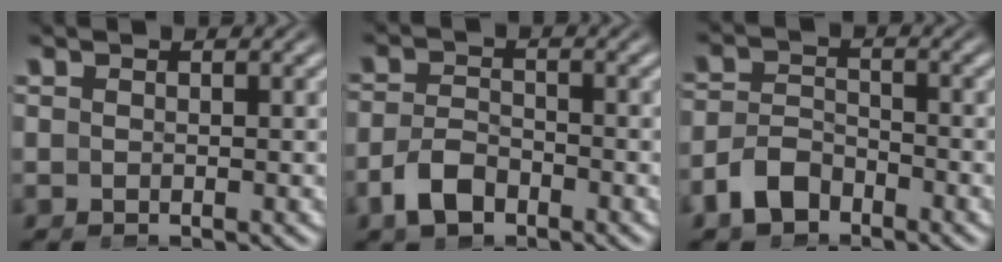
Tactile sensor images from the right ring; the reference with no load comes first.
{"total": 2.9, "force": [-2.3, 1.3, 1.1], "torque": [-0.016, -0.005, -0.043]}
{"total": 3.7, "force": [-3.0, 1.9, 1.0], "torque": [-0.014, -0.009, -0.053]}